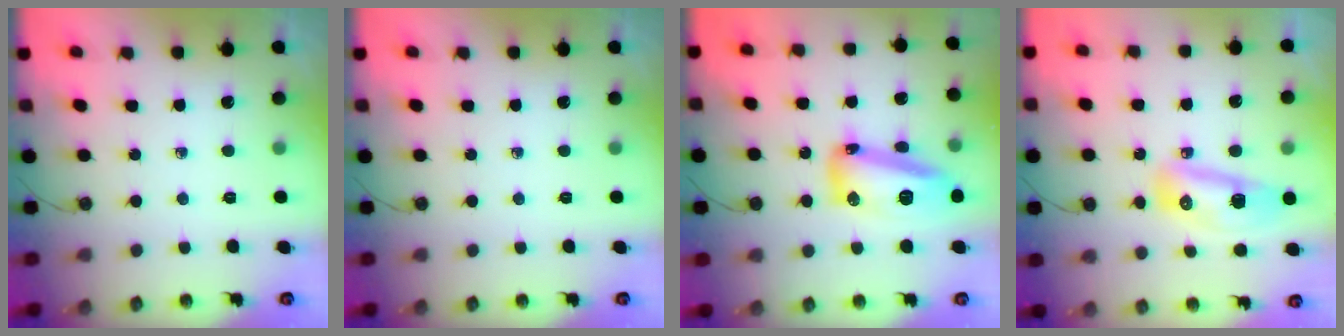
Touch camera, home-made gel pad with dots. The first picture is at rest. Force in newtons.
{"total": 0.0}
{"total": 15.2, "press": 15.0, "slide": 2.0}
{"total": 9.9, "press": 9.8, "slide": 1.3}